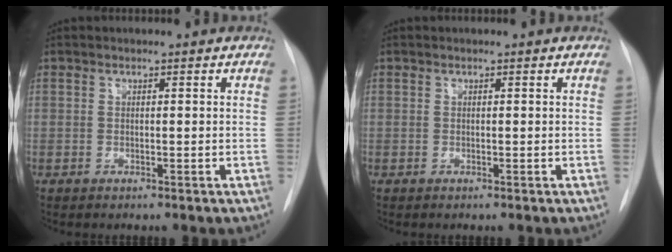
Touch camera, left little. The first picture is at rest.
{"total": 0.0}